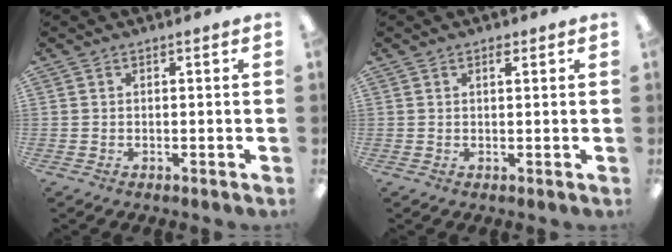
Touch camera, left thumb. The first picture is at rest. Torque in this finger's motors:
{"motor_torque": [-0.11, -0.03, -0.18, 0.07, 0.02]}